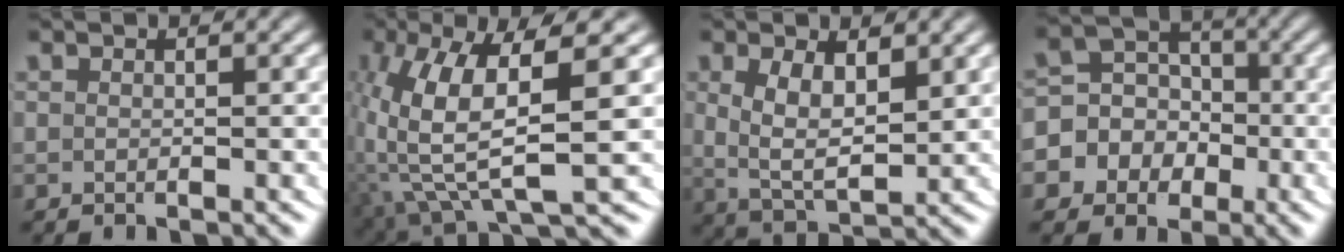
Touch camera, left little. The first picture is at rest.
{"total": 9.6, "force": [-0.1, 4.2, 8.7], "torque": [-0.169, -0.013, 0.011]}
{"total": 5.1, "force": [0.4, 3.1, 4.1], "torque": [-0.084, -0.016, 0.017]}
{"total": 10.7, "force": [-1.9, 9.8, 4.0], "torque": [-0.105, -0.021, -0.039]}